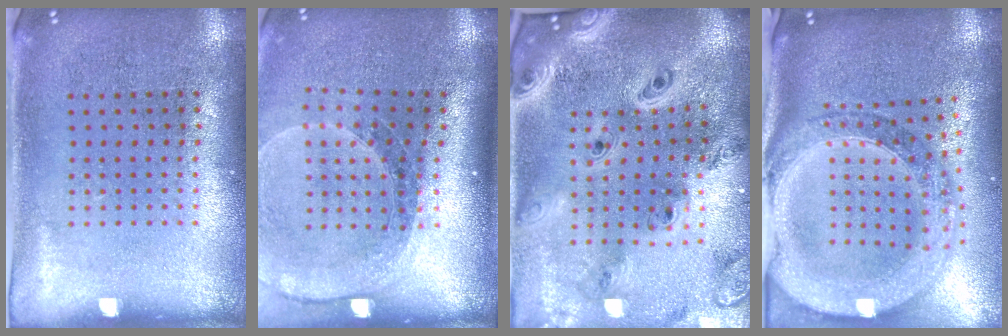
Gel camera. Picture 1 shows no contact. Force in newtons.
{"total": 1.8, "press": 1.7, "slide": 0.6}
{"total": 4.1, "press": 3.1, "slide": 2.7}
{"total": 2.6, "press": 2.3, "slide": 1.3}